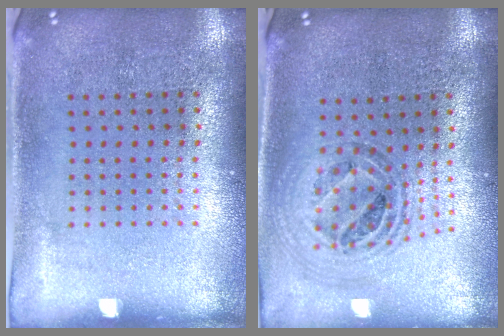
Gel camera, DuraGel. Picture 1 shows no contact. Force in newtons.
{"total": 1.0, "press": 1.0, "slide": 0.1}